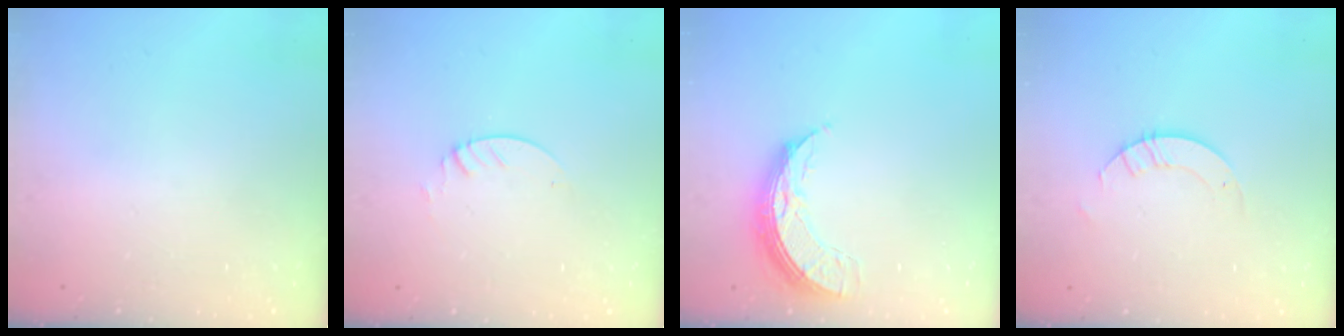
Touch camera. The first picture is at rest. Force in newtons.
{"total": 1.3, "press": 1.3, "slide": 0.1}
{"total": 7.9, "press": 7.8, "slide": 0.8}
{"total": 2.6, "press": 2.6, "slide": 0.2}